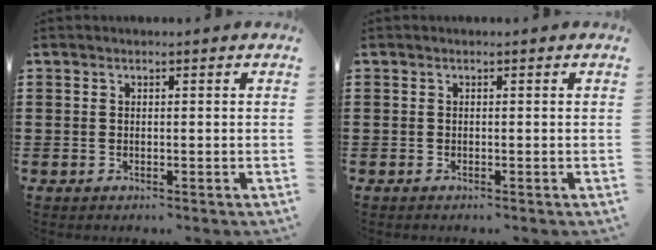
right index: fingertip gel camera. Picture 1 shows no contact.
{"total": 0.0}